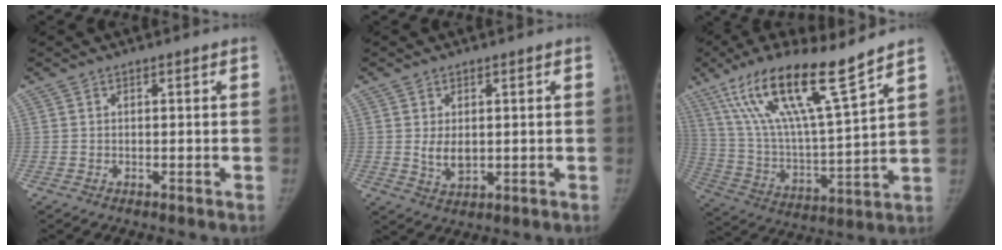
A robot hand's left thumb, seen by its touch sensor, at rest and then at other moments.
{"total": 4.3, "force": [0.4, 2.7, 3.3], "torque": [-0.051, -0.012, 0.014]}
{"total": 20.2, "force": [13.3, 2.8, 15.0], "torque": [-0.264, -0.054, 0.248]}